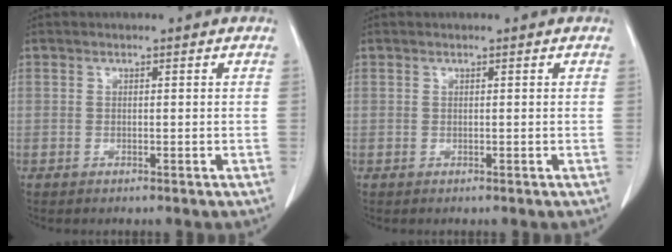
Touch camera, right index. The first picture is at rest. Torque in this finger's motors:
{"motor_torque": [-0.07, 0.04, -0.01, 0.00]}